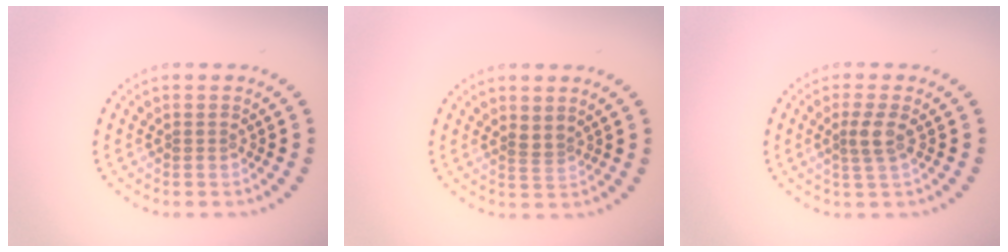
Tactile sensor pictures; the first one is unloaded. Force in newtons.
{"total": 1.1, "press": 0.7, "slide": 0.9}
{"total": 1.8, "press": 1.5, "slide": 1.0}